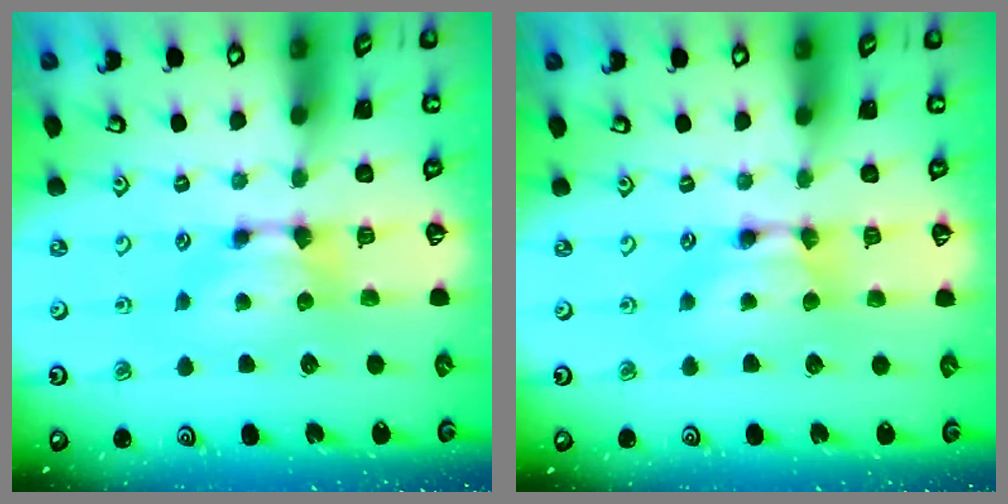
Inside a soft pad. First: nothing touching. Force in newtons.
{"total": 1.6, "press": 1.6, "slide": 0.1}